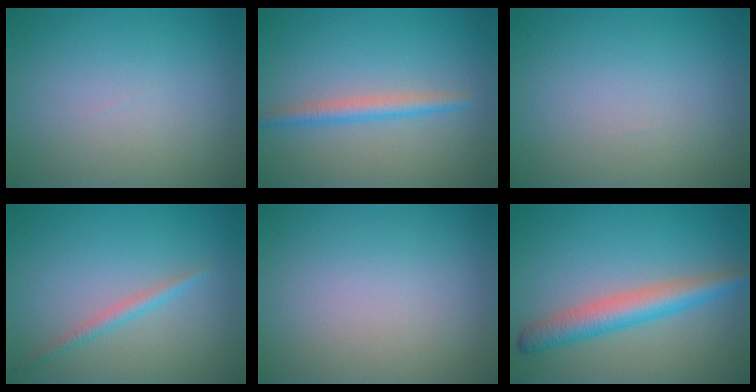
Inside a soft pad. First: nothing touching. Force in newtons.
{"total": 2.1, "press": 2.1, "slide": 0.1}
{"total": 0.0}
{"total": 1.4, "press": 1.4, "slide": 0.1}
{"total": 0.0}
{"total": 4.2, "press": 4.2, "slide": 0.1}